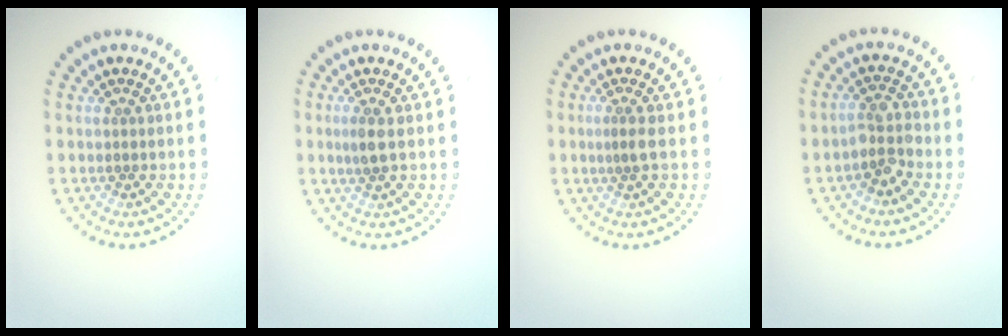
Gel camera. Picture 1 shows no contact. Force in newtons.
{"total": 1.3, "press": 1.2, "slide": 0.6}
{"total": 1.2, "press": 0.8, "slide": 0.9}
{"total": 2.5, "press": 2.2, "slide": 1.2}